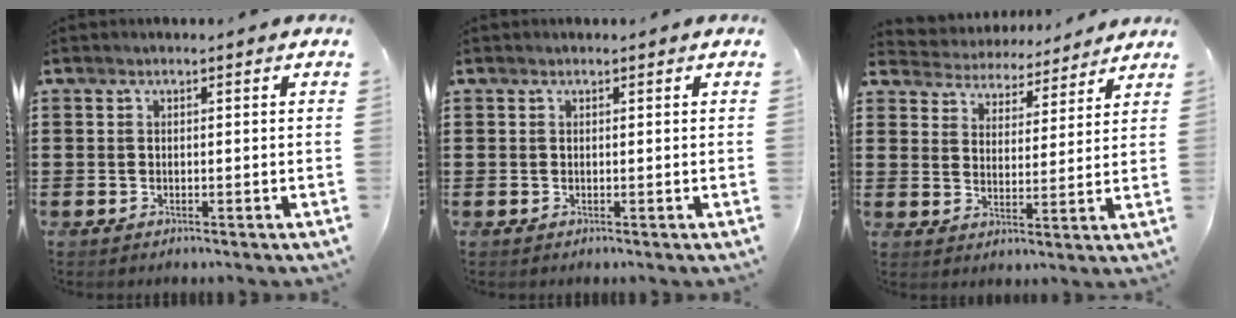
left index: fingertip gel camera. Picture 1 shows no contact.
{"total": 0.0}
{"total": 4.1, "force": [4.1, 0.3, -0.4], "torque": [-0.018, -0.033, 0.068]}